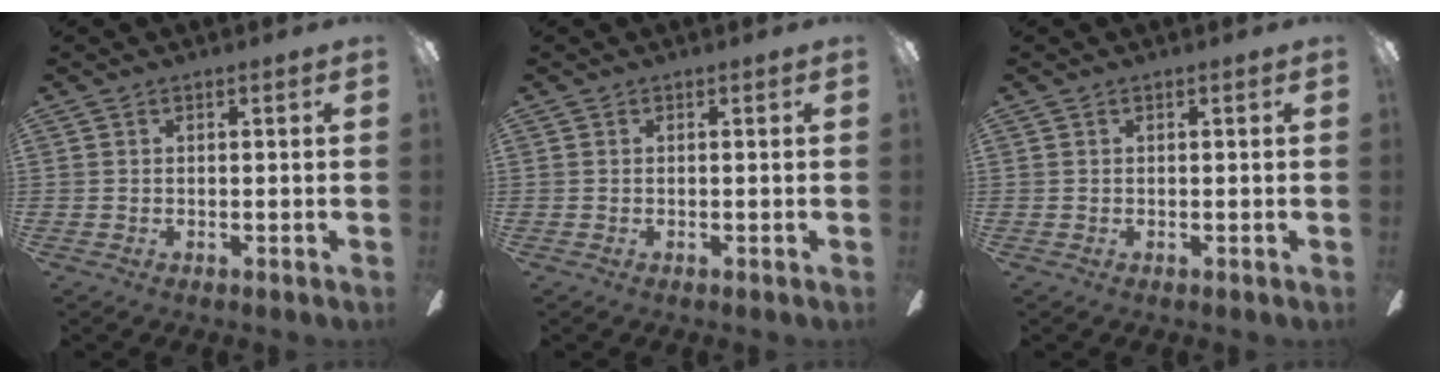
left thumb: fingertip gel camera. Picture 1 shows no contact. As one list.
[{"total": 0.0}, {"total": 0.0}]